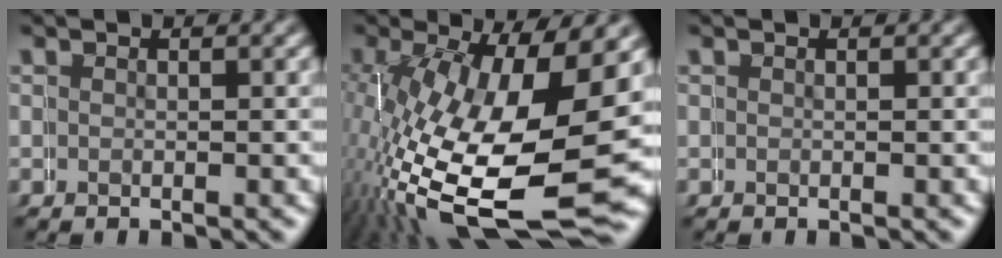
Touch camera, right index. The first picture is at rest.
{"total": 14.2, "force": [-3.2, 7.2, 11.8], "torque": [-0.230, -0.056, -0.012]}
{"total": 0.0}